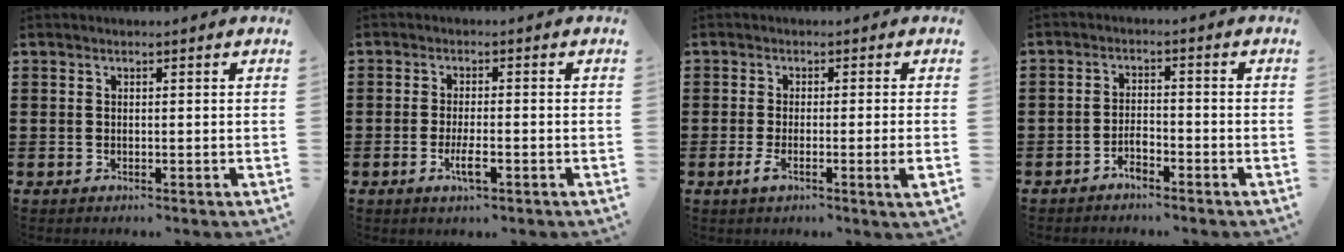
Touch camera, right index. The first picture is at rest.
{"total": 3.7, "force": [-1.6, 0.9, 3.2], "torque": [-0.067, -0.004, -0.032]}
{"total": 4.0, "force": [-1.1, 0.3, 3.9], "torque": [-0.072, -0.012, -0.020]}
{"total": 2.5, "force": [-2.1, 0.7, 1.2], "torque": [-0.027, 0.002, -0.041]}